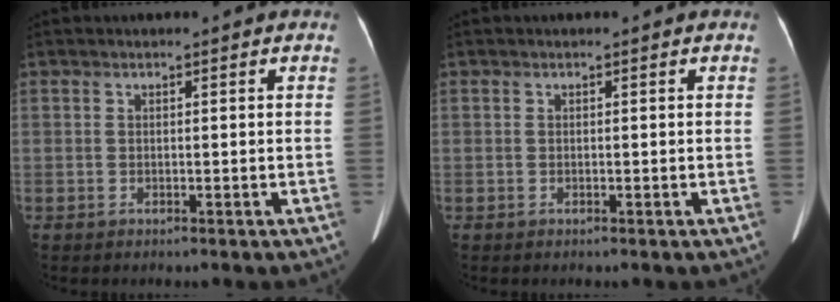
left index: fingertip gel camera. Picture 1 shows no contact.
{"total": 0.0}